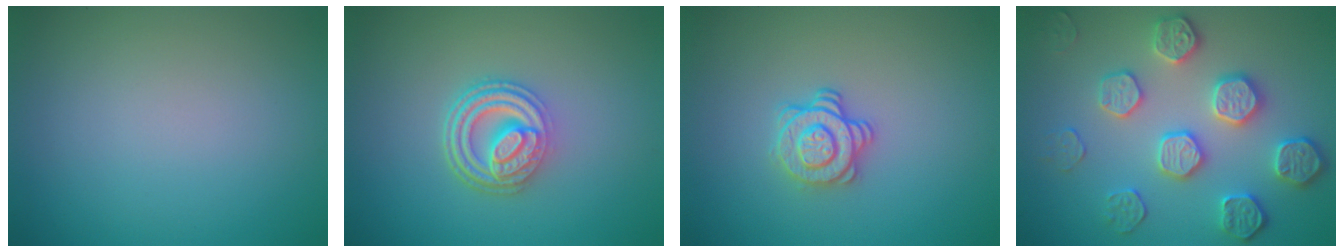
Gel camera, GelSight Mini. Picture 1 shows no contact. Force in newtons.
{"total": 4.9, "press": 3.8, "slide": 3.1}
{"total": 2.9, "press": 2.5, "slide": 1.3}
{"total": 4.5, "press": 4.3, "slide": 1.2}